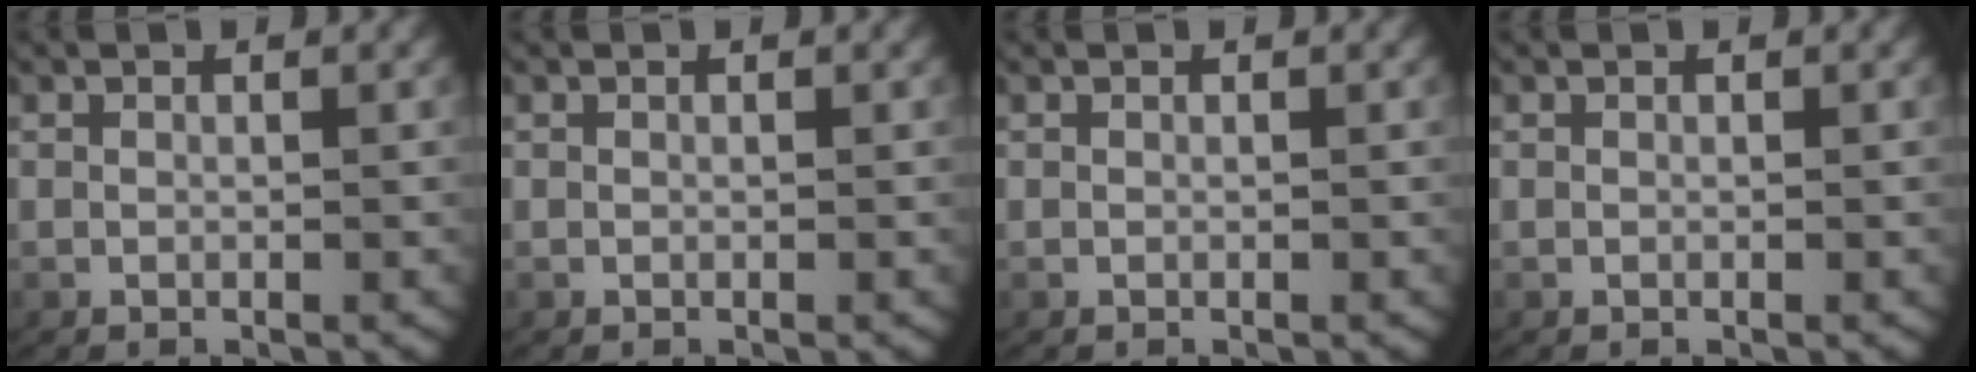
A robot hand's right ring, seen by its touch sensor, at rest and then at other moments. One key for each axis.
{"total": 0.0}
{"total": 0.0}
{"total": 0.0}